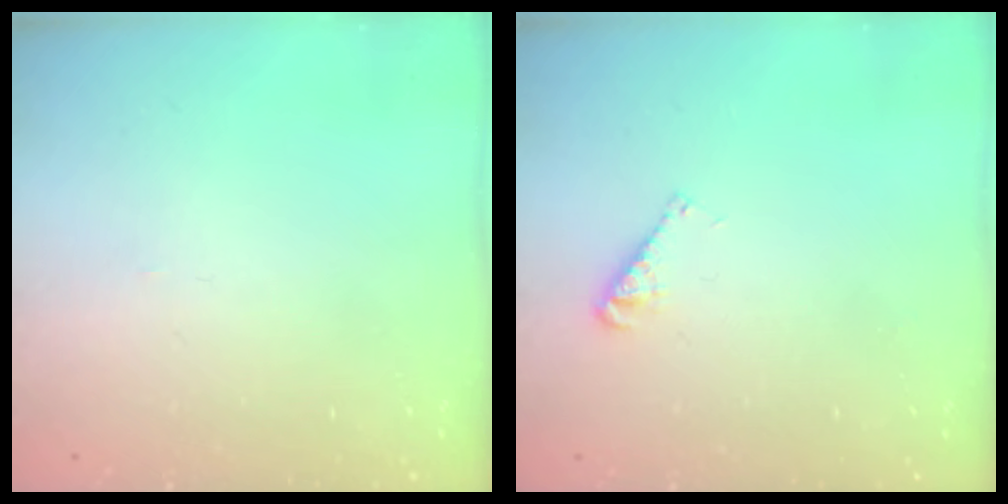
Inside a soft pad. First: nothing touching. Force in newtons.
{"total": 2.9, "press": 2.9, "slide": 0.3}